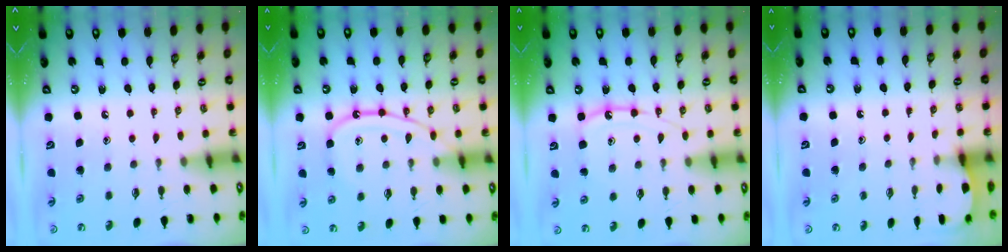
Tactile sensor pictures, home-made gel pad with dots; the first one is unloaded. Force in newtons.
{"total": 11.7, "press": 11.7, "slide": 1.2}
{"total": 10.7, "press": 10.7, "slide": 0.4}
{"total": 1.3, "press": 1.3, "slide": 0.1}